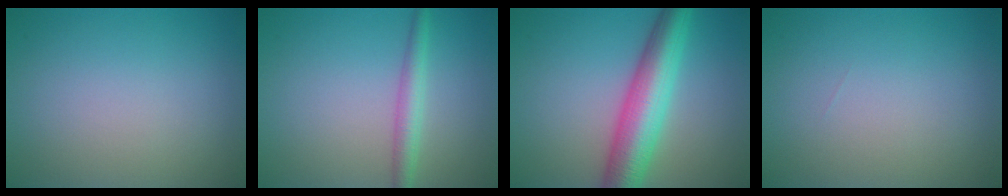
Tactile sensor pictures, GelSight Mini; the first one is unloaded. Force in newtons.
{"total": 2.4, "press": 2.4, "slide": 0.0}
{"total": 7.5, "press": 7.5, "slide": 0.1}
{"total": 0.0}